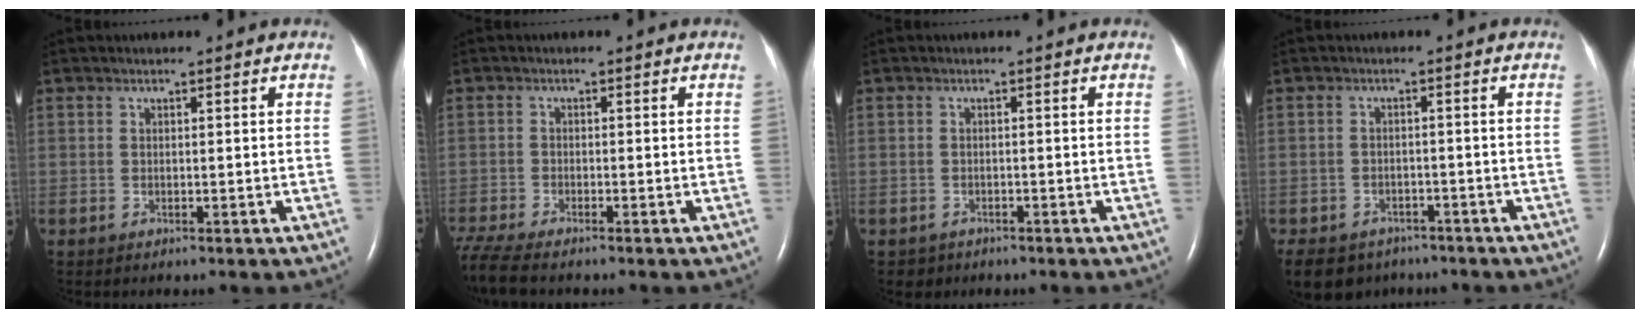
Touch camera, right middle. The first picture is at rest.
{"total": 5.7, "force": [-5.0, 0.6, 2.7], "torque": [-0.063, -0.015, -0.094]}
{"total": 1.6, "force": [-1.1, 1.1, -0.1], "torque": [-0.006, 0.004, -0.015]}
{"total": 10.5, "force": [-7.5, 6.8, 2.7], "torque": [-0.073, -0.010, -0.096]}